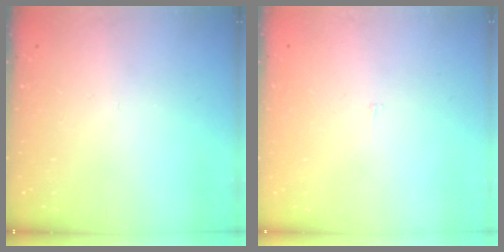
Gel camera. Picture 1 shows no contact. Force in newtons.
{"total": 1.8, "press": 1.8, "slide": 0.1}